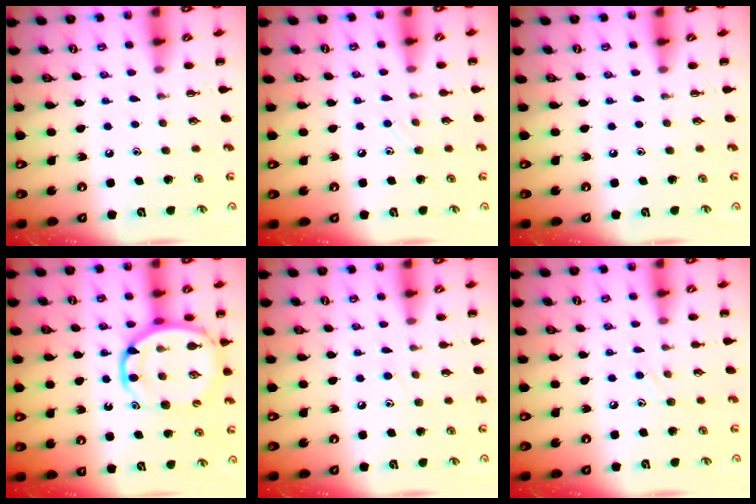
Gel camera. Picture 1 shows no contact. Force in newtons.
{"total": 4.8, "press": 4.6, "slide": 1.5}
{"total": 0.0}
{"total": 14.6, "press": 14.1, "slide": 3.9}
{"total": 6.4, "press": 6.0, "slide": 2.1}
{"total": 5.7, "press": 5.4, "slide": 1.9}